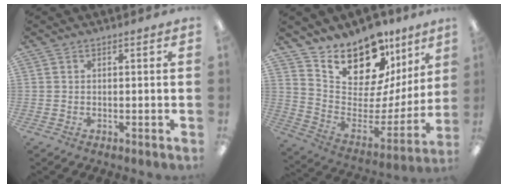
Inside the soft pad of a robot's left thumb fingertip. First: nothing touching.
{"total": 17.8, "force": [15.3, 7.2, 5.8], "torque": [-0.108, -0.133, 0.271]}